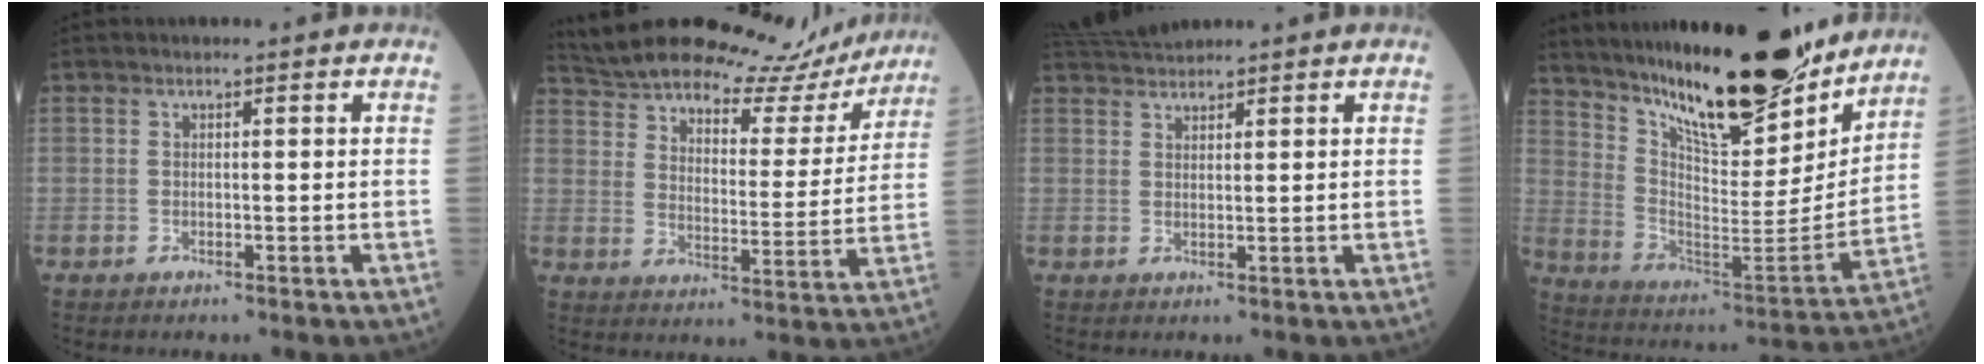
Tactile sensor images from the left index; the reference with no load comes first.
{"total": 20.9, "force": [19.4, 5.1, 5.8], "torque": [-0.100, -0.030, 0.268]}
{"total": 4.2, "force": [4.1, 0.1, 0.8], "torque": [-0.022, 0.026, 0.080]}
{"total": 22.2, "force": [18.0, 4.3, 12.4], "torque": [-0.200, -0.029, 0.283]}